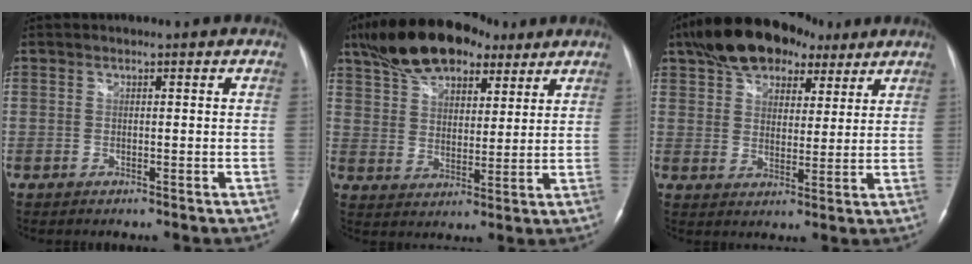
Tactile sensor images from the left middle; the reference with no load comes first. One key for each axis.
{"total": 16.1, "fx": 11.1, "fy": 7.3, "fz": 9.1, "tx": -0.173, "ty": 0.039, "tz": 0.194}
{"total": 13.9, "fx": 9.2, "fy": 7.5, "fz": 7.2, "tx": -0.126, "ty": 0.043, "tz": 0.153}